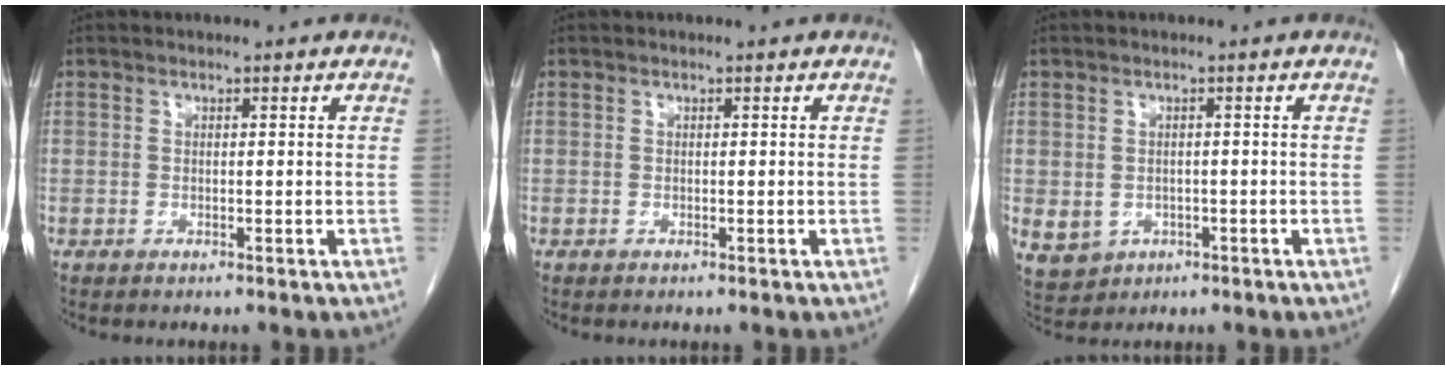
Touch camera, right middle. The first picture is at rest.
{"total": 0.0}
{"total": 7.0, "force": [-2.3, 6.2, 2.3], "torque": [-0.065, 0.001, -0.022]}